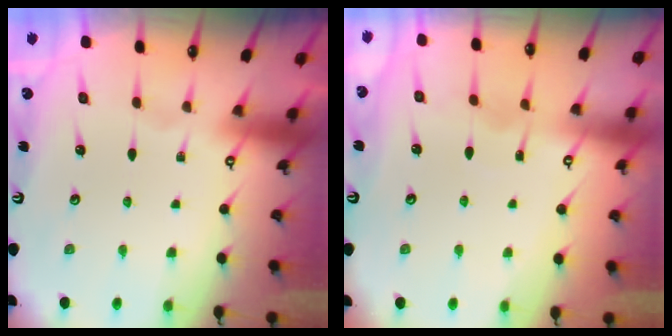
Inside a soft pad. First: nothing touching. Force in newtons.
{"total": 5.1, "press": 5.0, "slide": 0.6}